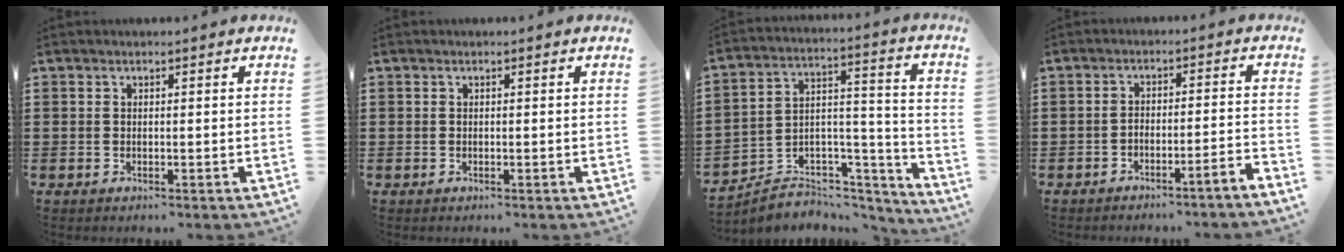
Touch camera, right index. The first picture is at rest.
{"total": 0.0}
{"total": 4.0, "force": [-3.0, 2.6, 0.3], "torque": [-0.016, -0.006, -0.061]}
{"total": 3.2, "force": [-3.0, -0.4, 1.1], "torque": [-0.022, -0.002, -0.064]}